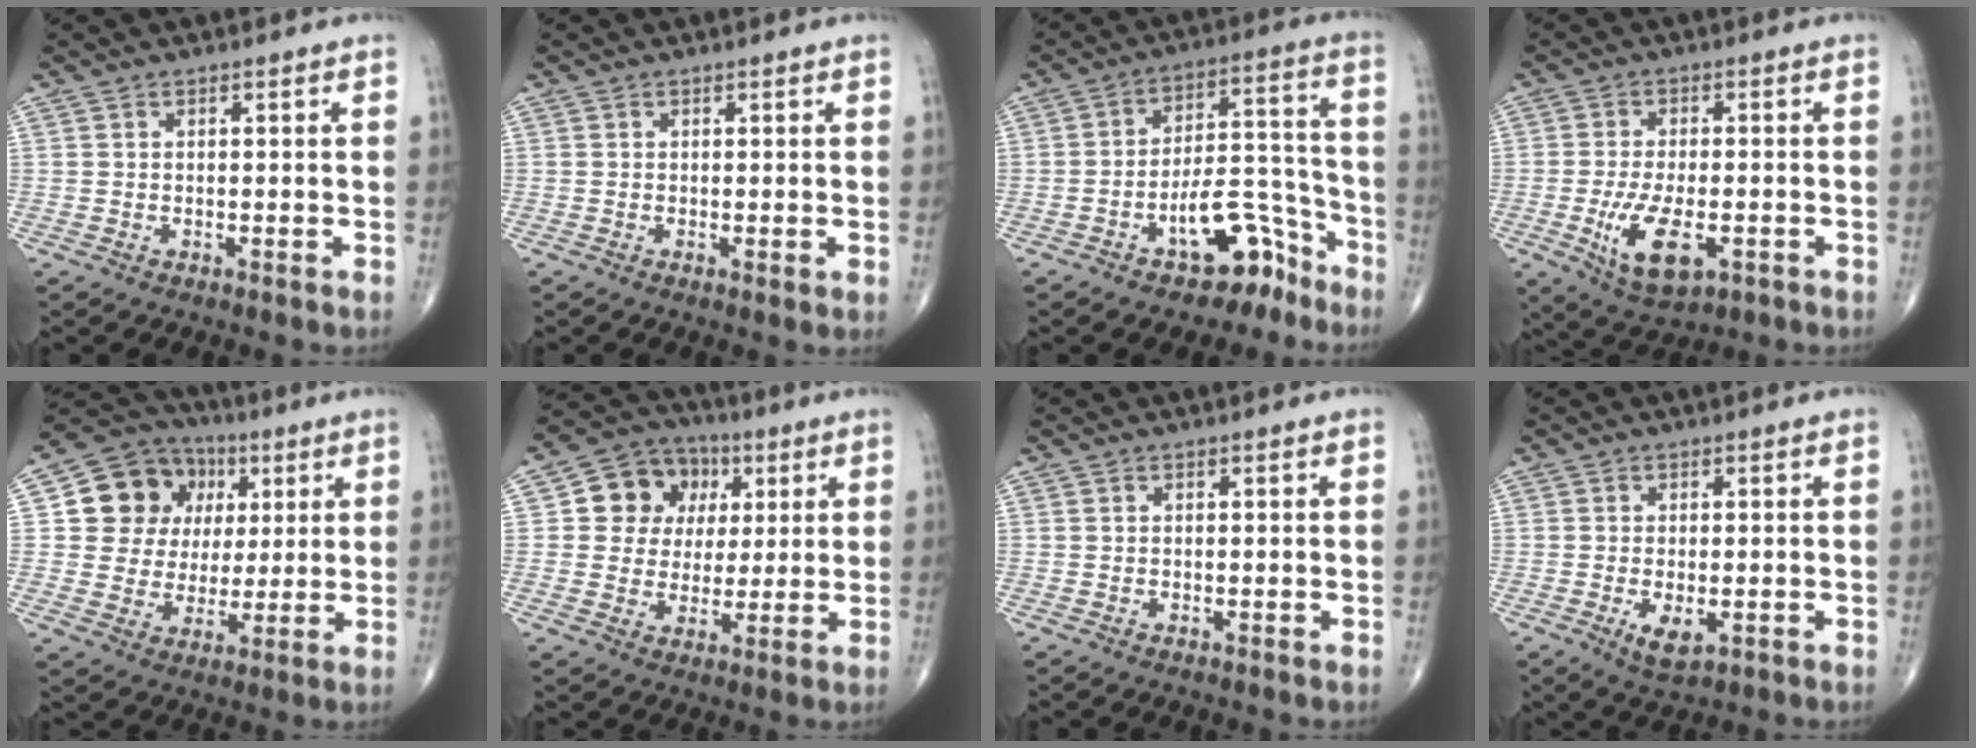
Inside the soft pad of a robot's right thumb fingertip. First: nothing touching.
{"total": 0.9, "force": [0.1, 0.3, 0.9], "torque": [-0.017, -0.005, -0.001]}
{"total": 12.1, "force": [-7.3, 5.8, 7.7], "torque": [-0.087, 0.083, -0.111]}
{"total": 10.1, "force": [-3.1, 4.7, 8.4], "torque": [-0.152, -0.005, -0.044]}
{"total": 14.5, "force": [3.9, 12.8, 5.7], "torque": [-0.056, 0.012, 0.069]}
{"total": 11.8, "force": [3.1, 10.3, 4.8], "torque": [-0.032, 0.003, 0.049]}
{"total": 0.0}
{"total": 4.3, "force": [-1.2, 2.0, 3.6], "torque": [-0.062, -0.010, -0.016]}